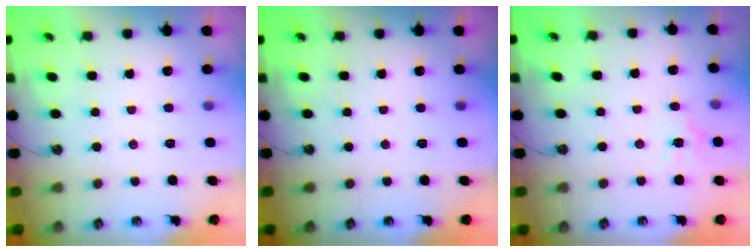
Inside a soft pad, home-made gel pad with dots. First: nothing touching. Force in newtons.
{"total": 0.0}
{"total": 5.5, "press": 5.4, "slide": 0.6}